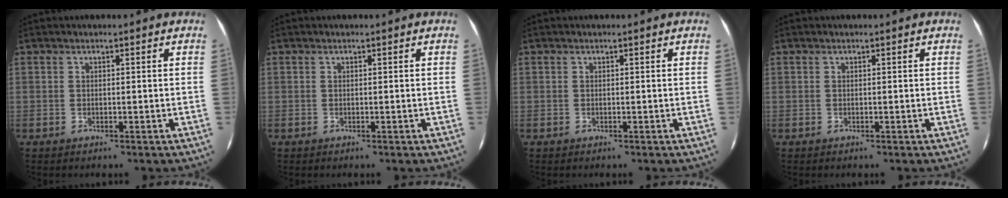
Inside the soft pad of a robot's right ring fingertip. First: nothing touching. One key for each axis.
{"total": 0.0}
{"total": 0.0}
{"total": 0.0}